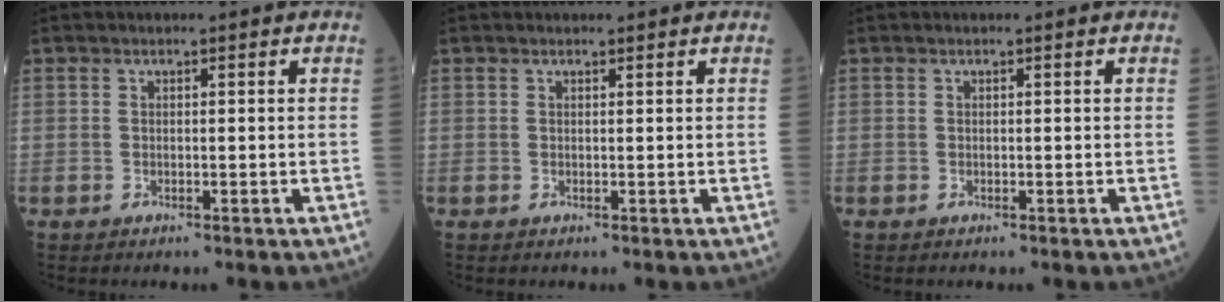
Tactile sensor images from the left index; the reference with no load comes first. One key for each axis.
{"total": 1.4, "fx": 1.3, "fy": 0.4, "fz": 0.4, "tx": 0.000, "ty": 0.012, "tz": 0.018}
{"total": 0.0}